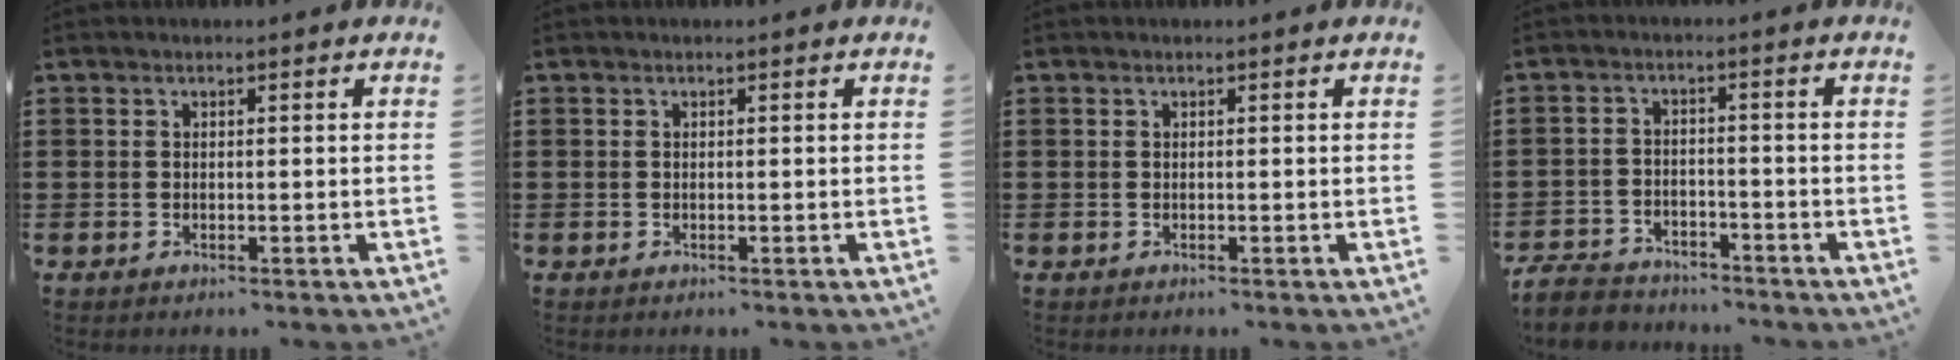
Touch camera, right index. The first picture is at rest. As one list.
[{"total": 0.0}, {"total": 0.0}, {"total": 4.1, "force": [-3.9, 1.1, 0.3], "torque": [-0.016, 0.004, -0.083]}]